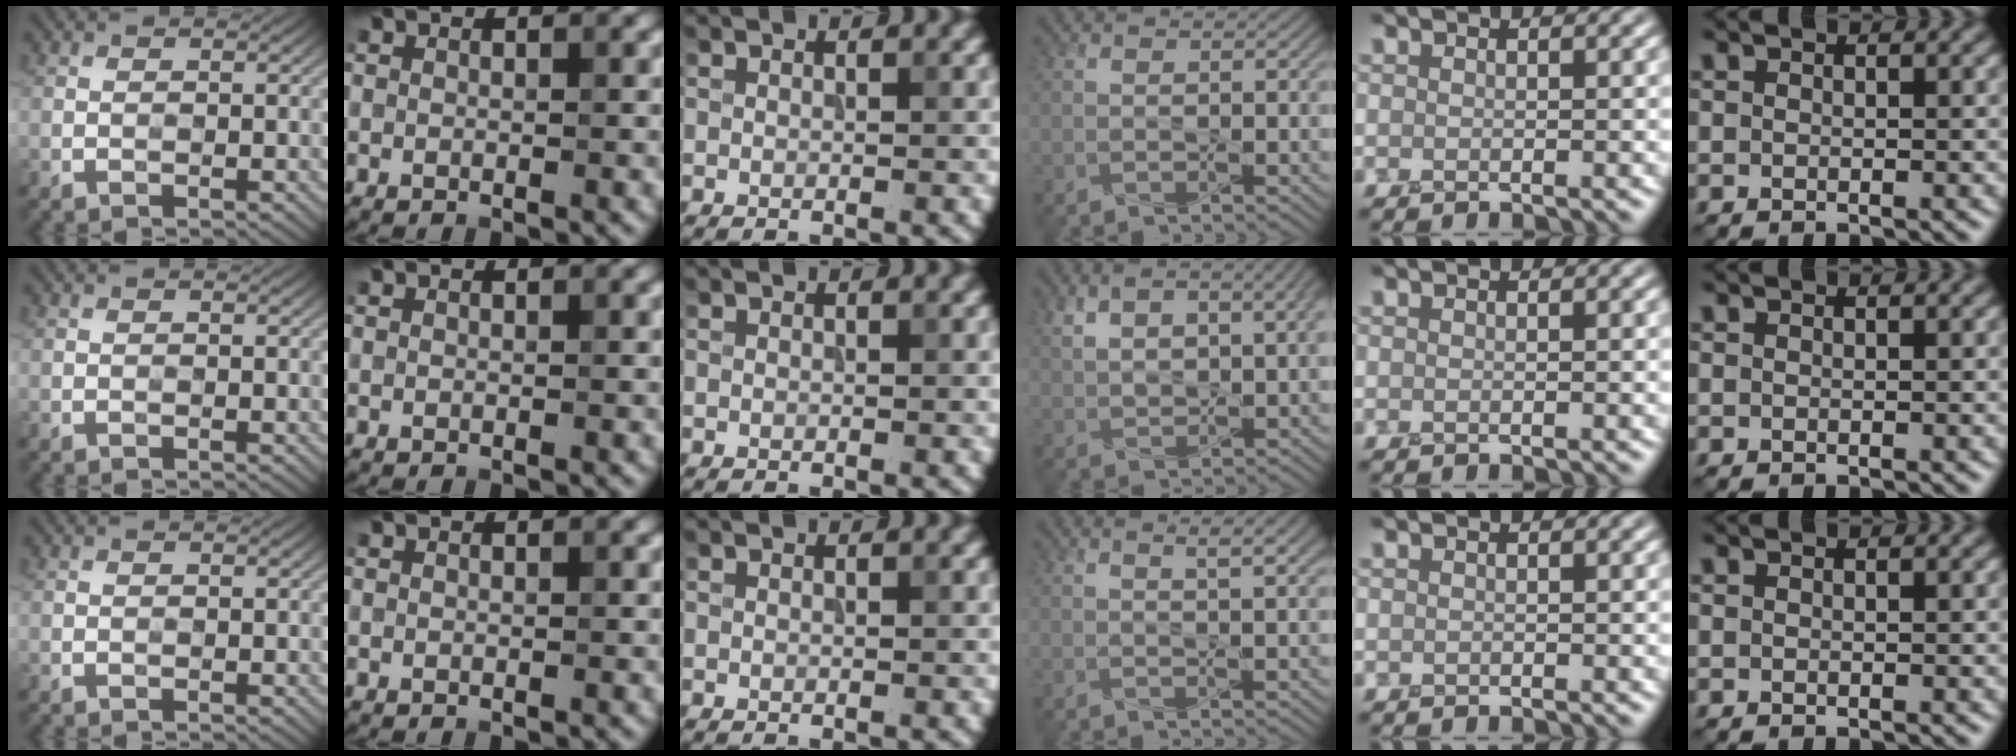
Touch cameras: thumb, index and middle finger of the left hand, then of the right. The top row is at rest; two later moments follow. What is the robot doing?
{"motion": "squeeze", "object": "air blower"}